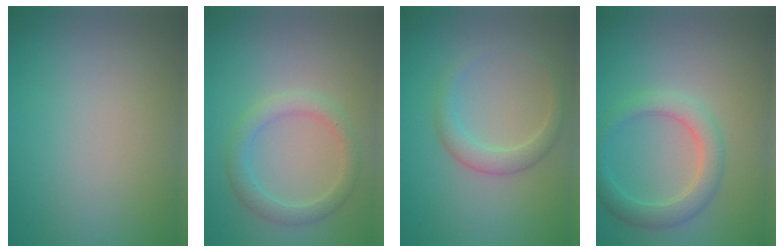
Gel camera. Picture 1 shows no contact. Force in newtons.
{"total": 2.6, "press": 2.6, "slide": 0.2}
{"total": 2.2, "press": 2.2, "slide": 0.1}
{"total": 3.2, "press": 3.2, "slide": 0.3}